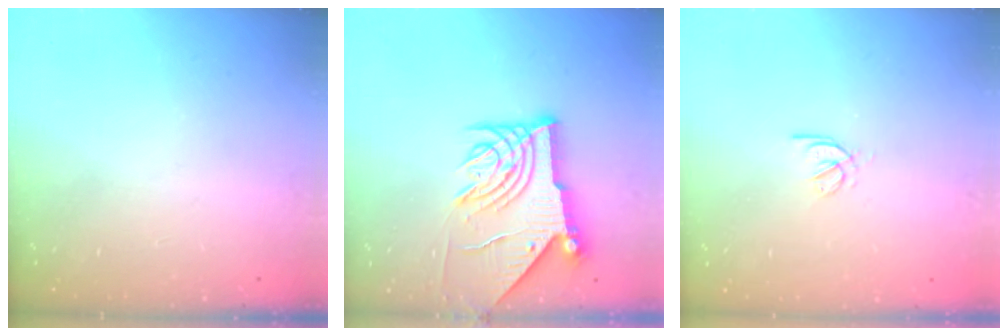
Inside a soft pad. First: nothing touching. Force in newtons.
{"total": 12.2, "press": 12.1, "slide": 1.3}
{"total": 2.9, "press": 2.8, "slide": 0.8}